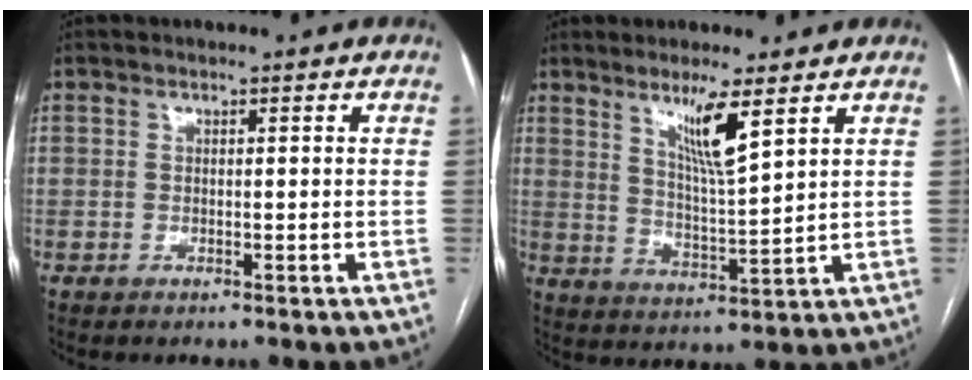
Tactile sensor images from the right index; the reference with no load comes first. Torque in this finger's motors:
{"motor_torque": [0.28, 0.29, 0.37, 0.07]}